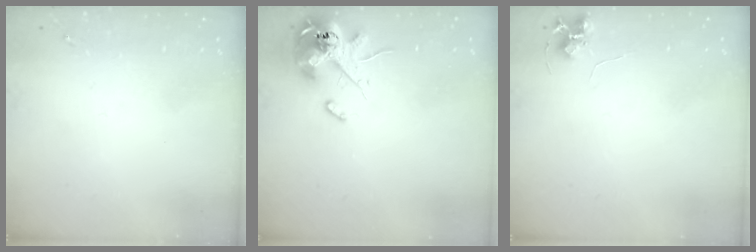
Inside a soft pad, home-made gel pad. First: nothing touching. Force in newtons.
{"total": 12.8, "press": 12.6, "slide": 2.2}
{"total": 6.9, "press": 6.9, "slide": 0.7}